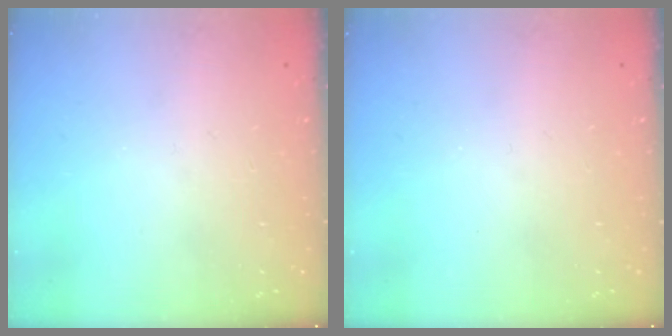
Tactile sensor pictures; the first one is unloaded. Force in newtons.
{"total": 0.0}